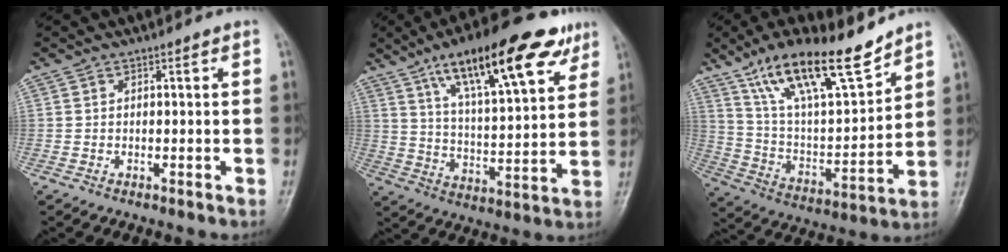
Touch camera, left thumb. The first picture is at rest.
{"total": 21.7, "force": [12.4, 6.6, 16.6], "torque": [-0.232, -0.031, 0.200]}
{"total": 19.7, "force": [13.8, 5.6, 12.8], "torque": [-0.192, -0.061, 0.253]}